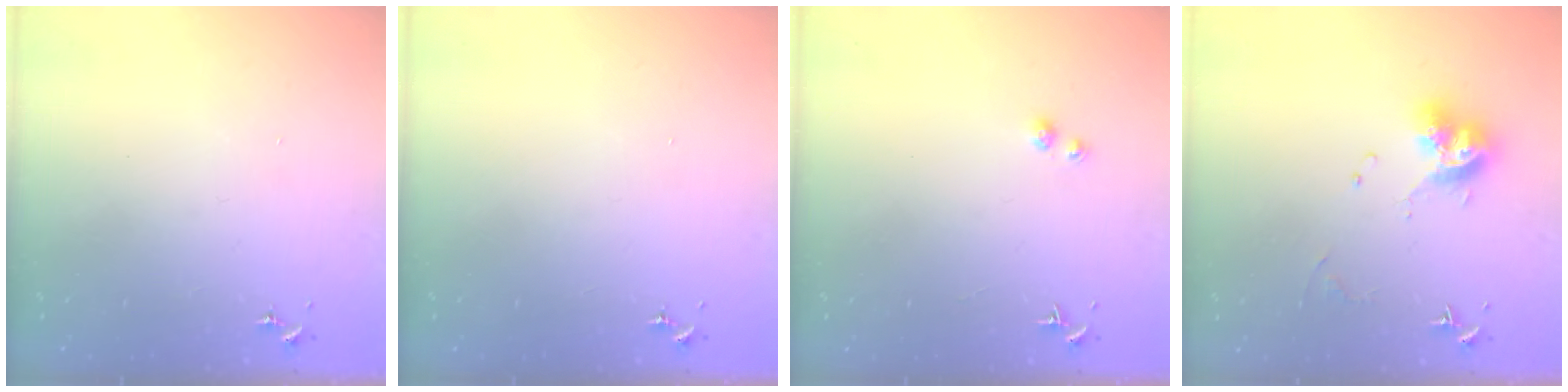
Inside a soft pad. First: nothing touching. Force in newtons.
{"total": 0.0}
{"total": 3.0, "press": 3.0, "slide": 0.5}
{"total": 11.1, "press": 11.0, "slide": 1.3}